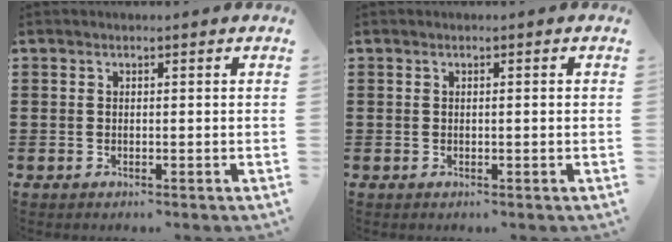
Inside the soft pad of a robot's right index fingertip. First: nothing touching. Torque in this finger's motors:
{"motor_torque": [-0.16, 0.03, -0.01, -0.01]}